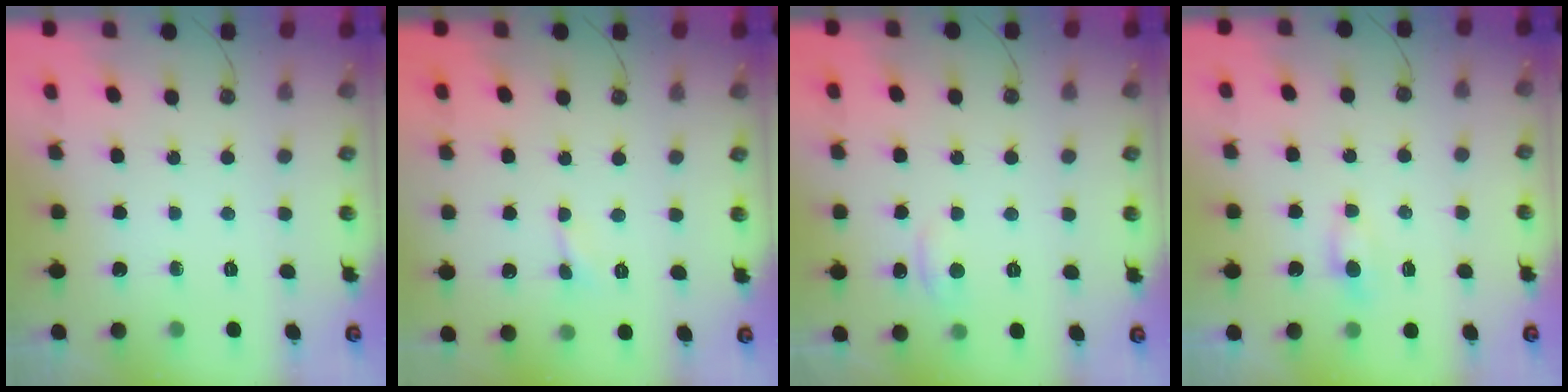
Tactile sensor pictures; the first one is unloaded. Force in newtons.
{"total": 1.3, "press": 1.2, "slide": 0.3}
{"total": 1.5, "press": 1.4, "slide": 0.5}
{"total": 0.5, "press": 0.3, "slide": 0.5}